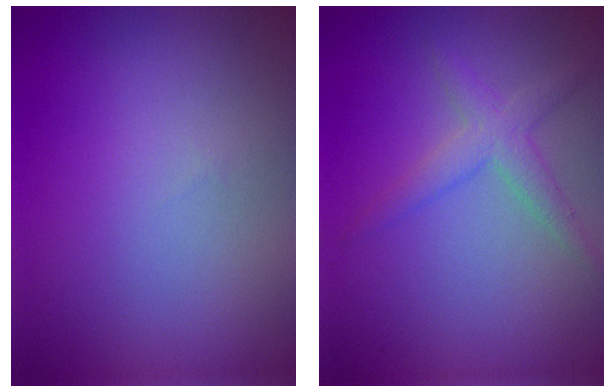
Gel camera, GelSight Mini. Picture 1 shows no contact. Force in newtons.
{"total": 2.4, "press": 2.4, "slide": 0.1}